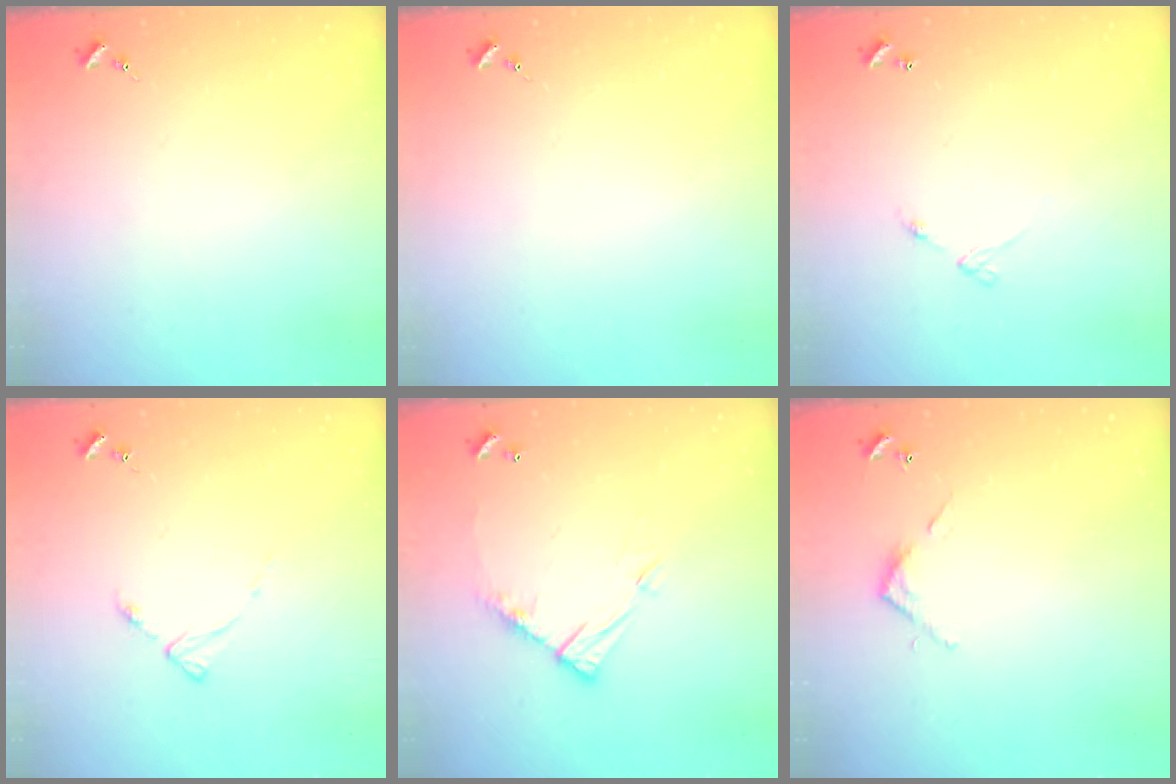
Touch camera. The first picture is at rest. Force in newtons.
{"total": 0.0}
{"total": 4.6, "press": 4.6, "slide": 0.5}
{"total": 3.1, "press": 3.1, "slide": 0.4}
{"total": 11.5, "press": 11.5, "slide": 0.8}
{"total": 3.2, "press": 3.2, "slide": 0.2}